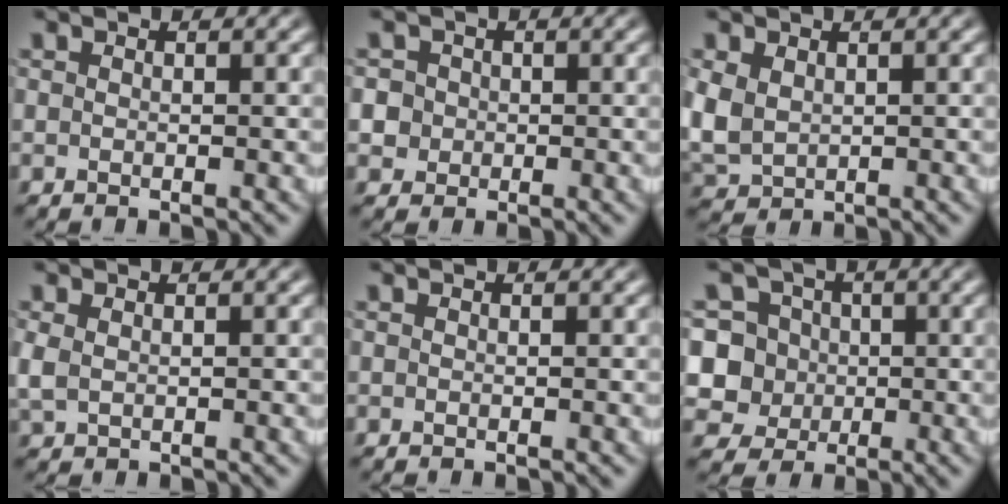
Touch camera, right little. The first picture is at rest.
{"total": 4.6, "force": [-0.3, 4.4, 1.3], "torque": [-0.039, -0.013, -0.005]}
{"total": 4.8, "force": [-0.1, 4.4, 2.1], "torque": [-0.079, -0.027, 0.017]}
{"total": 1.5, "force": [0.3, 1.1, 0.9], "torque": [-0.033, -0.010, 0.018]}
{"total": 0.0}
{"total": 13.3, "force": [-1.4, 12.6, 4.1], "torque": [-0.127, -0.054, -0.023]}